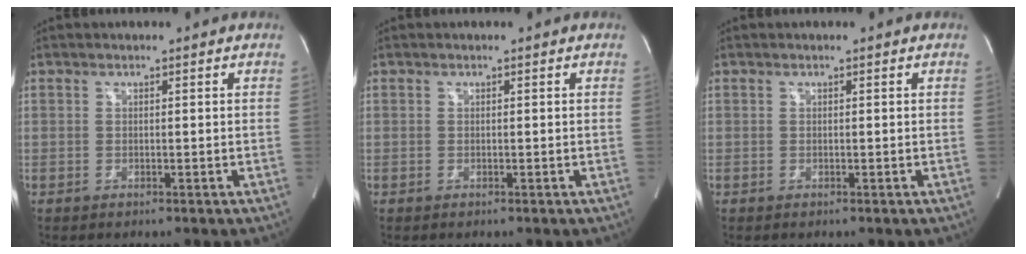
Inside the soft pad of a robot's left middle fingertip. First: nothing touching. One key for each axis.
{"total": 0.0}
{"total": 0.0}